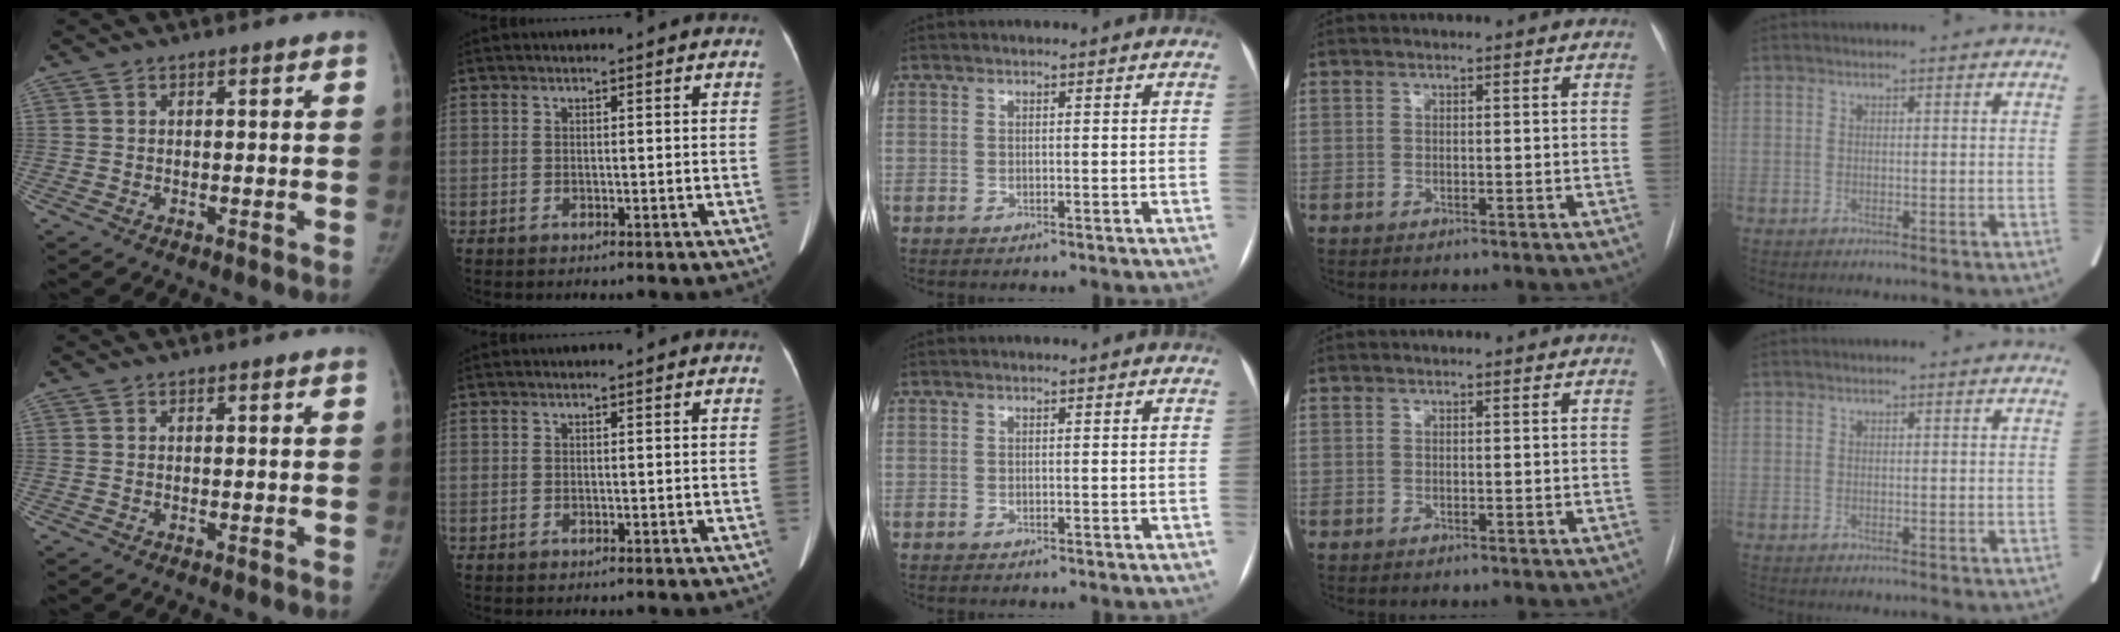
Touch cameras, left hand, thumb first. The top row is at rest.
{}